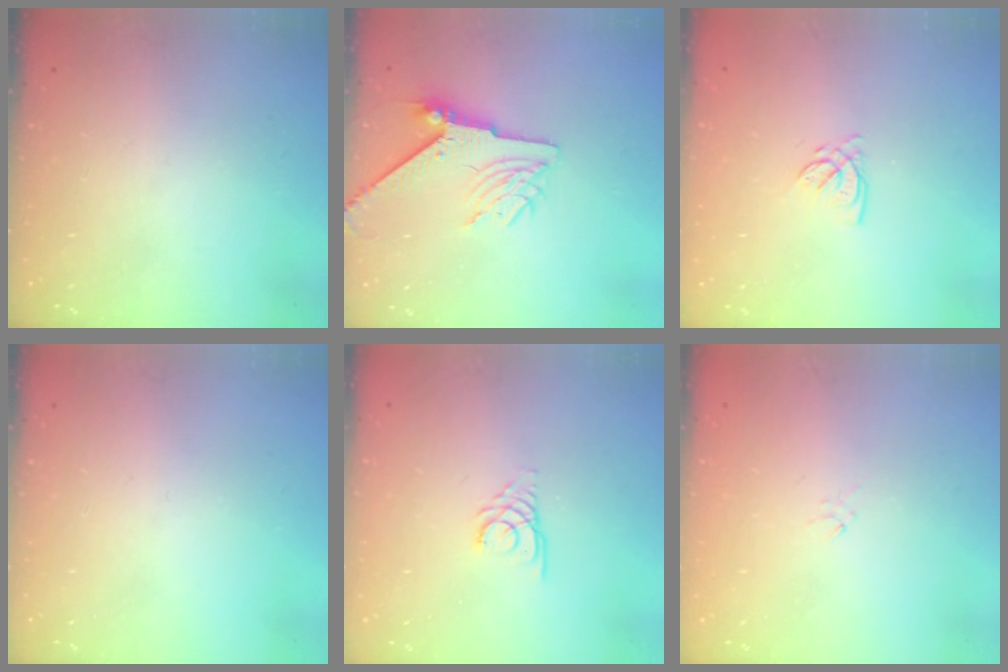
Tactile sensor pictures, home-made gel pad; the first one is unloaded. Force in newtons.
{"total": 7.2, "press": 7.2, "slide": 1.0}
{"total": 2.8, "press": 2.8, "slide": 0.1}
{"total": 0.0}
{"total": 2.7, "press": 2.7, "slide": 0.3}
{"total": 0.0}